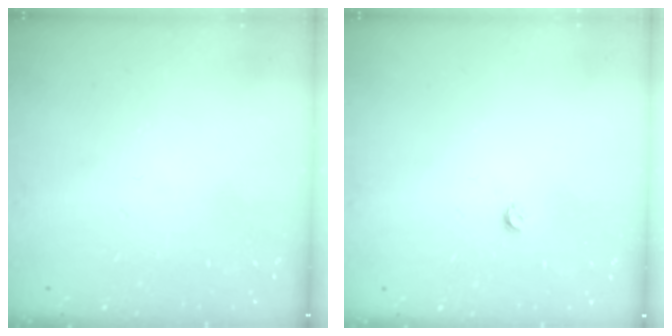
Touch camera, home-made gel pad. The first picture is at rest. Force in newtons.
{"total": 2.9, "press": 2.8, "slide": 0.5}